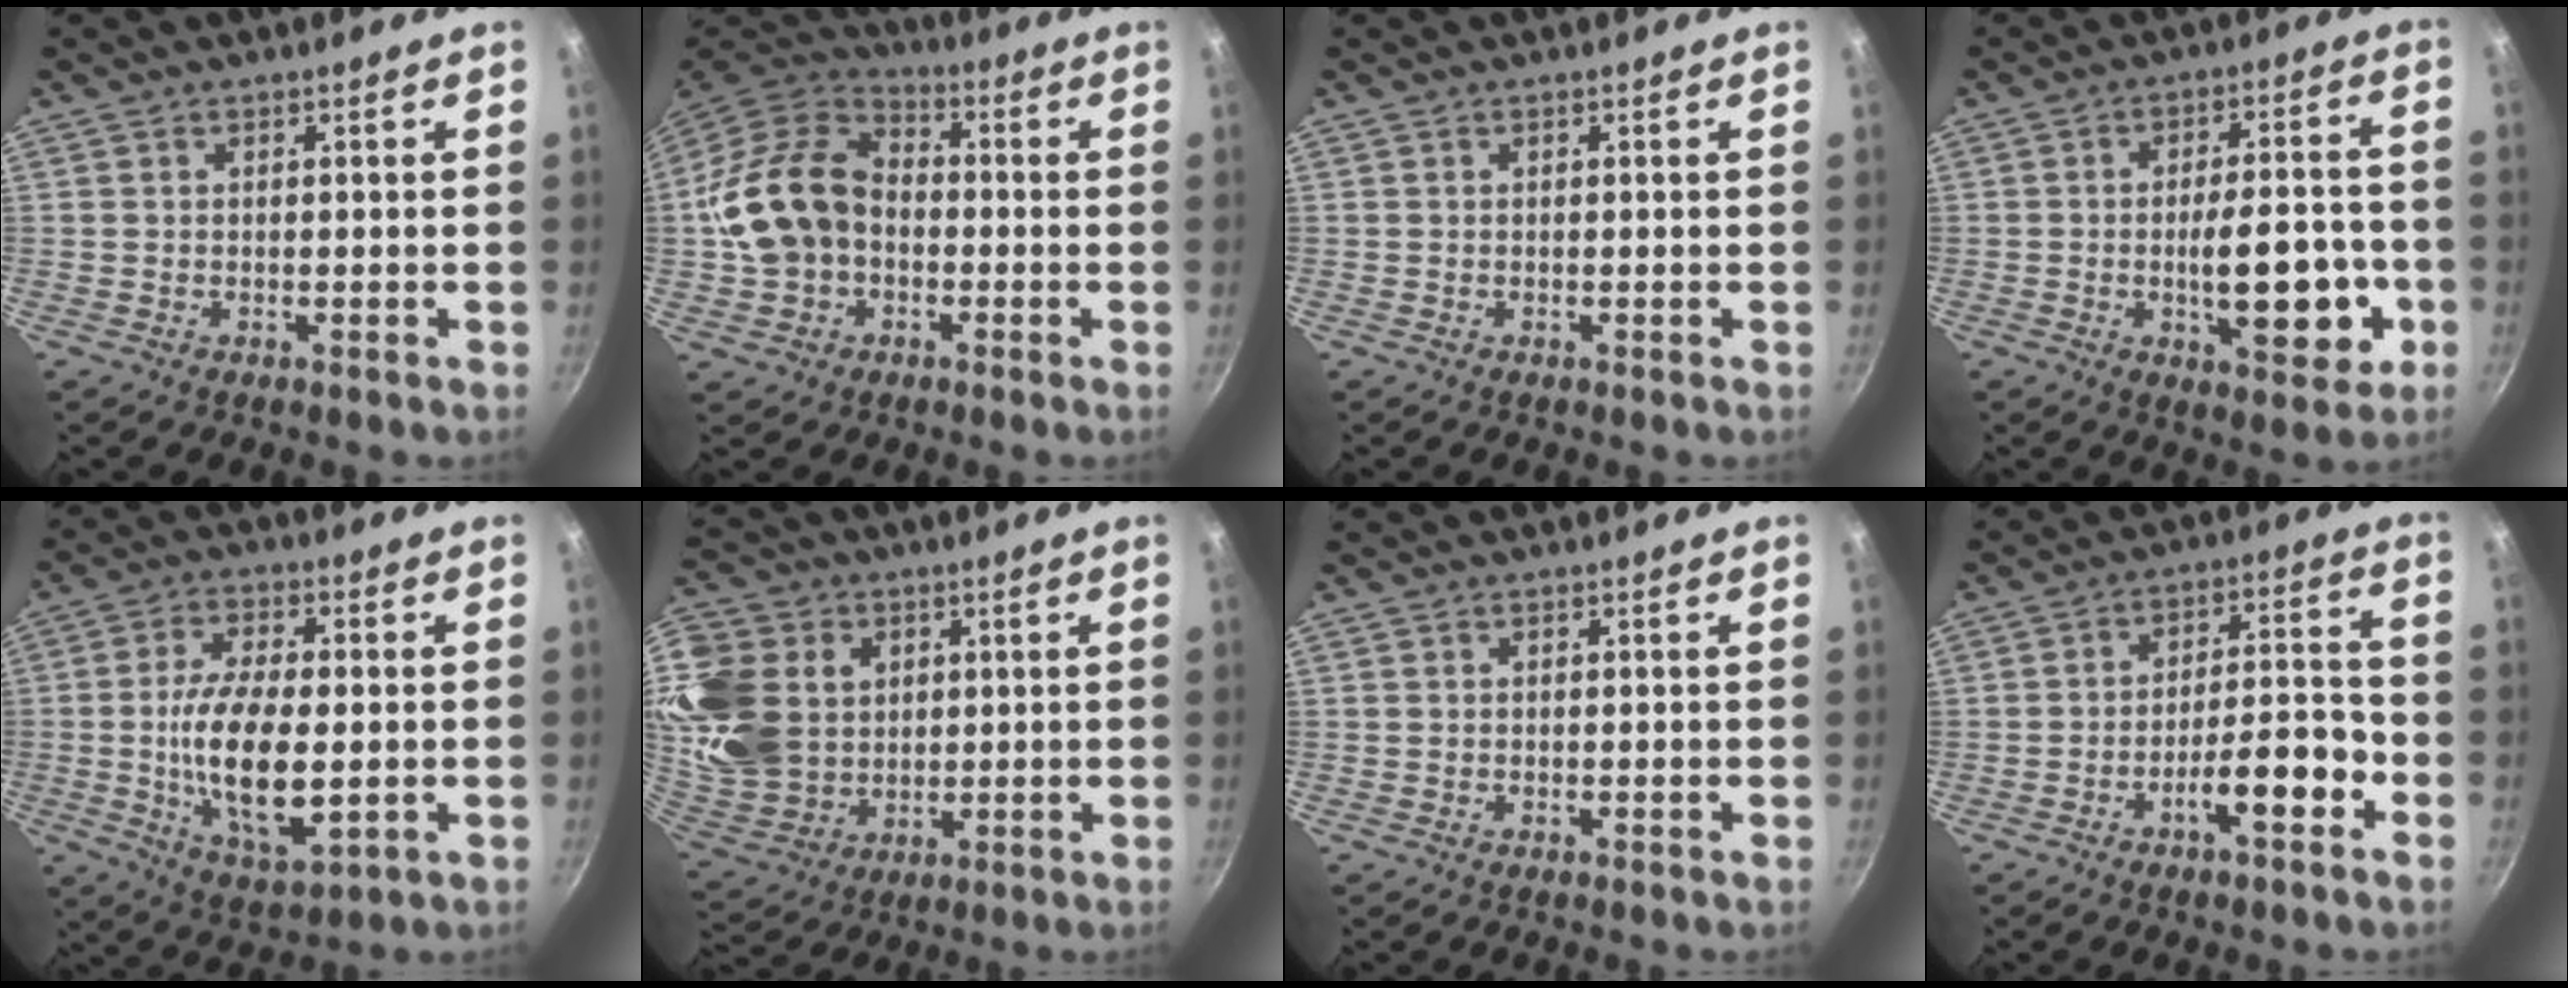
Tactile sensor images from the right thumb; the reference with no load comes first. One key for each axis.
{"total": 16.2, "fx": -1.4, "fy": 12.1, "fz": 10.7, "tx": -0.183, "ty": 0.041, "tz": -0.036}
{"total": 0.0}
{"total": 14.7, "fx": -3.7, "fy": 5.9, "fz": 12.9, "tx": -0.154, "ty": 0.016, "tz": -0.048}
{"total": 15.1, "fx": -1.4, "fy": 6.6, "fz": 13.4, "tx": -0.254, "ty": -0.006, "tz": -0.025}
{"total": 21.1, "fx": 5.1, "fy": 16.8, "fz": 11.7, "tx": -0.240, "ty": -0.010, "tz": 0.106}
{"total": 0.0}
{"total": 10.0, "fx": -4.7, "fy": 3.2, "fz": 8.2, "tx": -0.107, "ty": 0.049, "tz": -0.073}